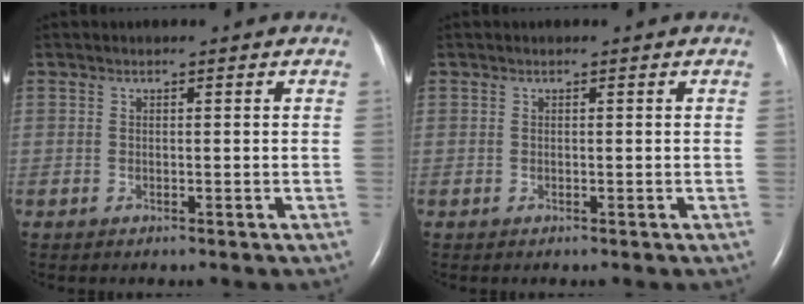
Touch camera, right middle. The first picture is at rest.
{"total": 0.0}